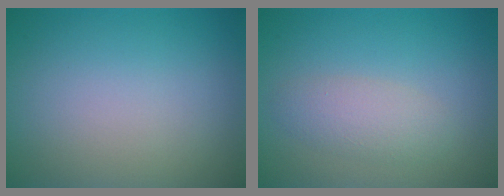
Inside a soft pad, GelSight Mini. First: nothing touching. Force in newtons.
{"total": 2.5, "press": 2.5, "slide": 0.1}